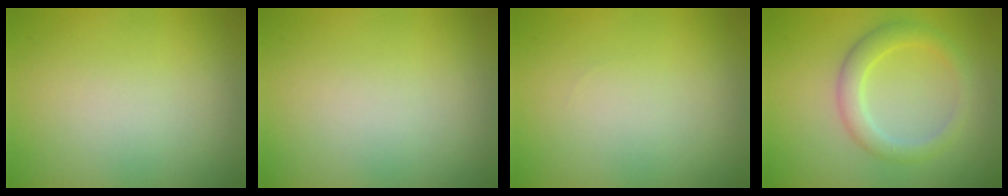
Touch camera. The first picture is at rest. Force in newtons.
{"total": 0.0}
{"total": 0.0}
{"total": 2.8, "press": 2.8, "slide": 0.3}